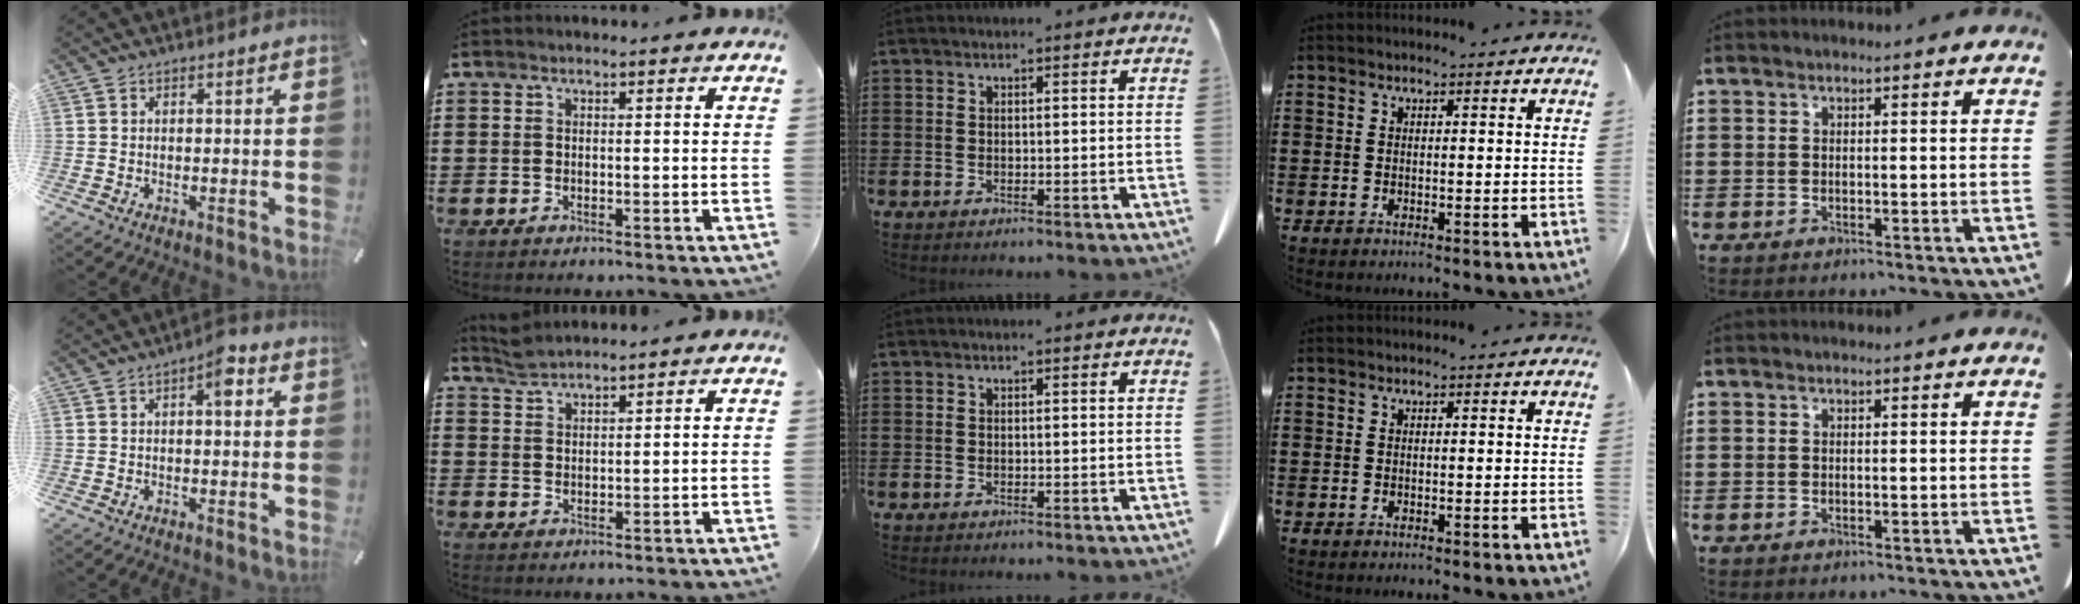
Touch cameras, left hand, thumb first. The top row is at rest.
{"thumb": {"total": 4.6, "force": [1.1, 2.0, 4.0], "torque": [-0.051, 0.000, 0.010]}, "index": {"total": 2.4, "force": [2.3, 0.1, 0.4], "torque": [-0.014, -0.001, 0.045]}}